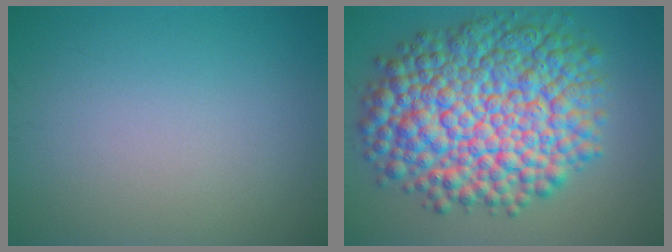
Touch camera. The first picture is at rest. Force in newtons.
{"total": 14.3, "press": 14.3, "slide": 0.3}